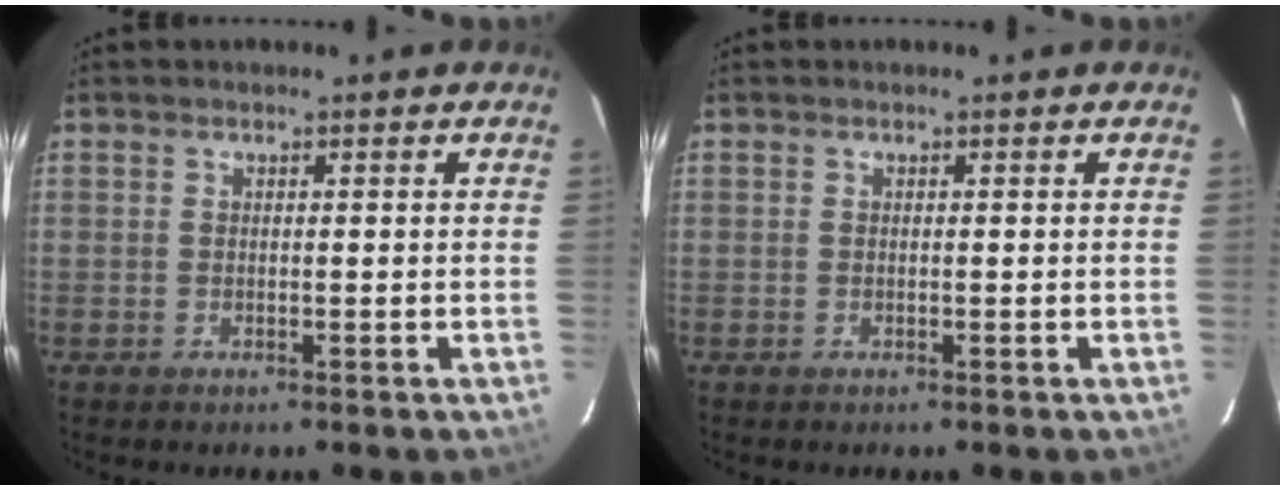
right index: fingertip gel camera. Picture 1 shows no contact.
{"total": 0.0}